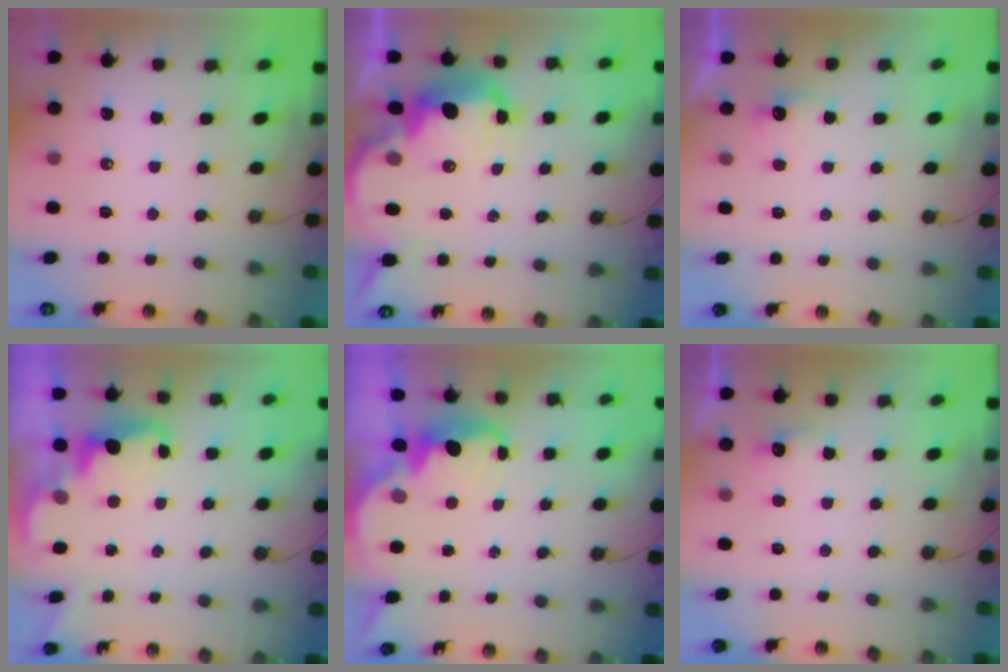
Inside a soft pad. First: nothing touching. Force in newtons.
{"total": 9.8, "press": 9.8, "slide": 0.6}
{"total": 5.5, "press": 5.4, "slide": 1.2}
{"total": 2.5, "press": 2.4, "slide": 0.7}
{"total": 2.7, "press": 2.7, "slide": 0.4}
{"total": 5.2, "press": 5.0, "slide": 1.2}